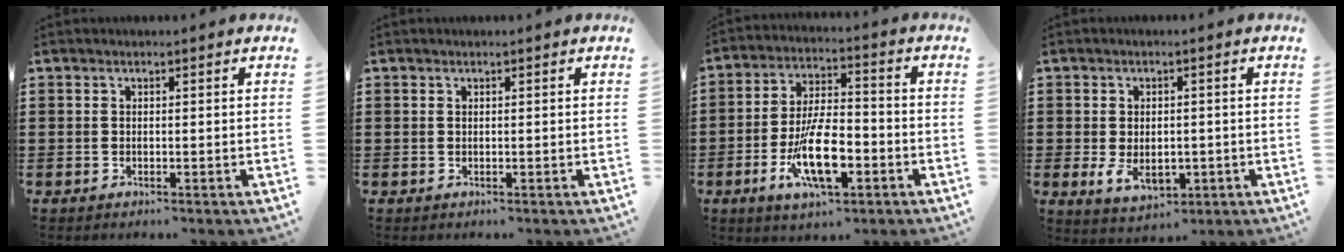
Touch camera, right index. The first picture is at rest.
{"total": 0.0}
{"total": 11.1, "force": [-3.9, 4.4, 9.4], "torque": [-0.195, -0.004, -0.070]}
{"total": 4.2, "force": [-0.8, 2.6, 3.2], "torque": [-0.066, -0.002, -0.020]}